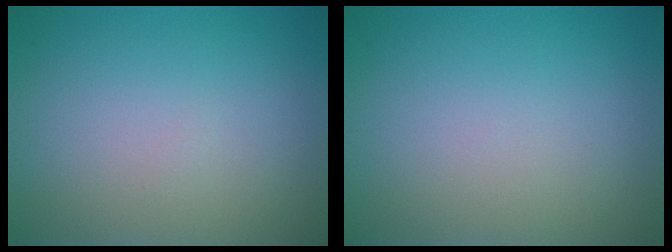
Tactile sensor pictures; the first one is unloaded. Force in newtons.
{"total": 0.0}